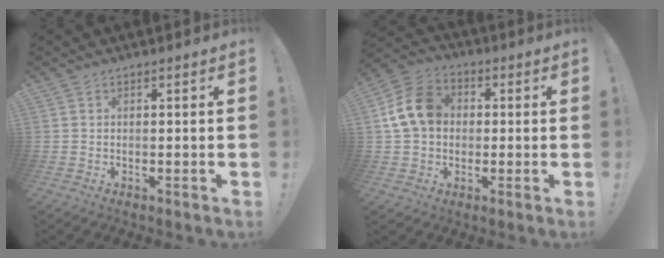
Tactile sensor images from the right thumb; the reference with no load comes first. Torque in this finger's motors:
{"motor_torque": [0.80, 0.62, 0.87, 0.02, 0.06]}